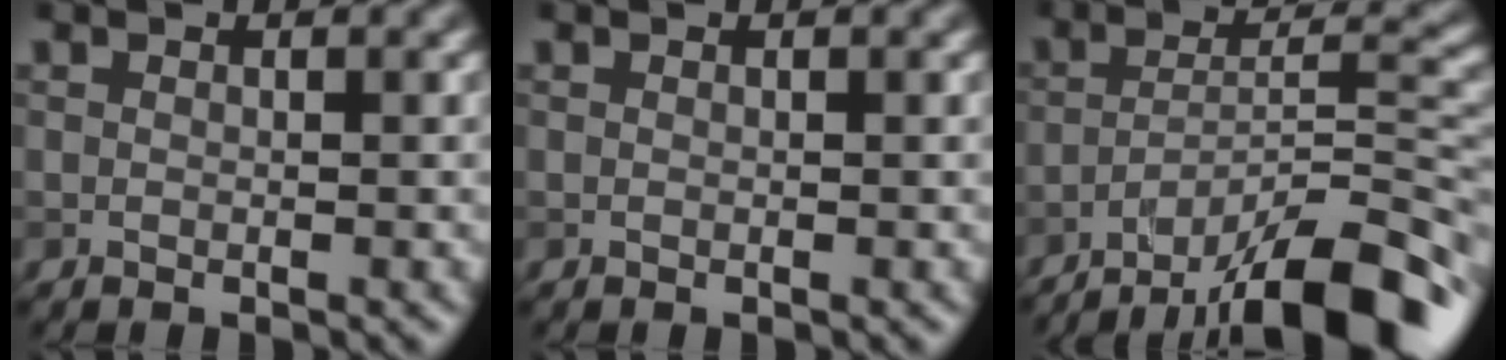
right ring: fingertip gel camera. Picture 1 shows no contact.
{"total": 0.0}
{"total": 13.2, "force": [-9.8, 3.0, 8.3], "torque": [-0.127, 0.013, -0.159]}